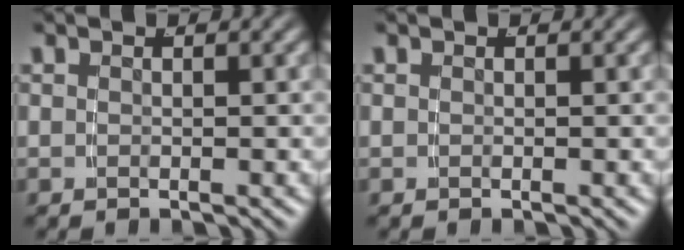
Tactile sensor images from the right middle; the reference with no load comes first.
{"total": 0.0}